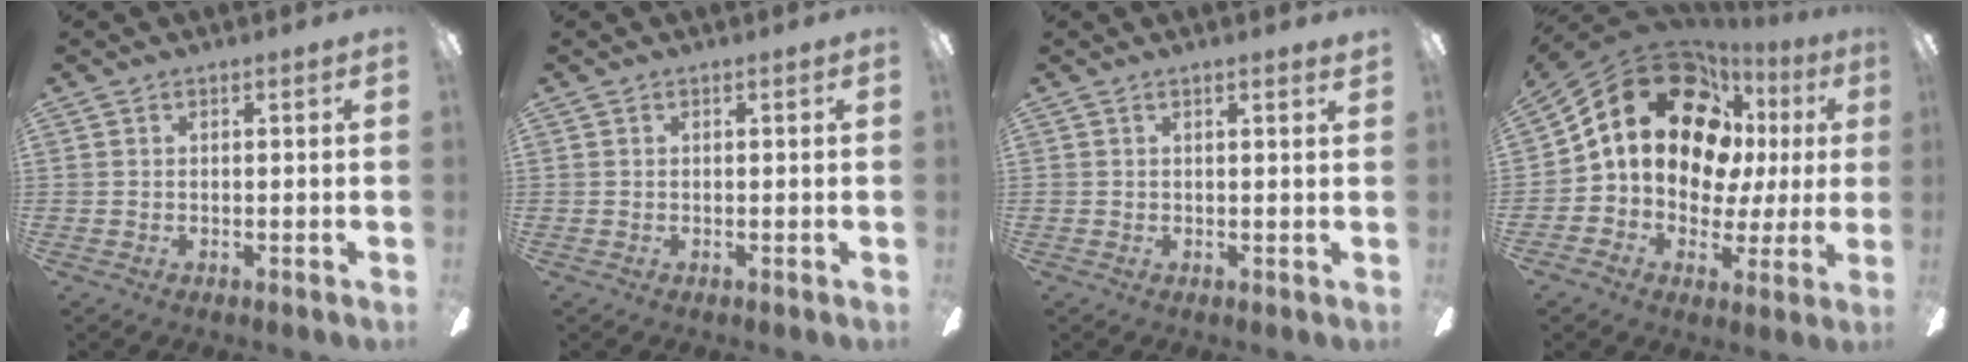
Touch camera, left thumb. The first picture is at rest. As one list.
[{"total": 0.0}, {"total": 0.8, "force": [0.7, 0.0, 0.4], "torque": [-0.002, -0.002, 0.011]}, {"total": 23.2, "force": [8.9, 16.1, 14.1], "torque": [-0.258, -0.038, 0.169]}]